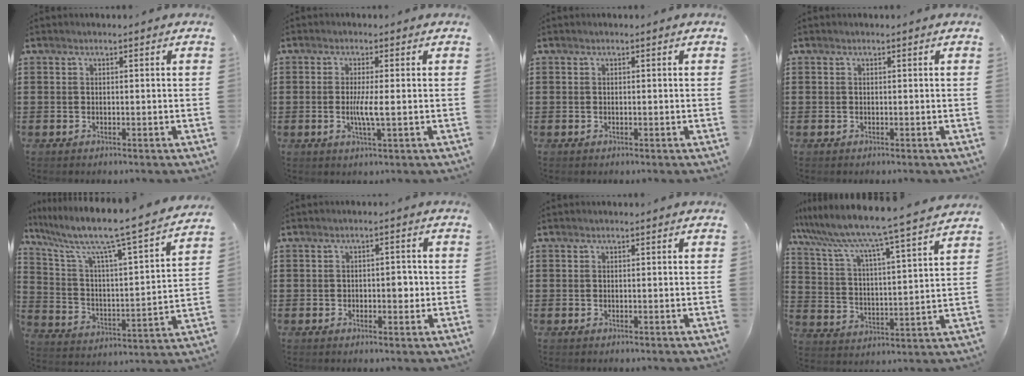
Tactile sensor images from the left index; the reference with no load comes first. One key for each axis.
{"total": 3.9, "fx": -0.3, "fy": 0.2, "fz": 3.9, "tx": -0.076, "ty": -0.009, "tz": -0.009}
{"total": 0.0}
{"total": 0.0}
{"total": 9.2, "fx": 7.5, "fy": 0.2, "fz": 5.2, "tx": -0.133, "ty": -0.064, "tz": 0.113}
{"total": 2.9, "fx": -0.5, "fy": 1.6, "fz": 2.4, "tx": -0.031, "ty": -0.001, "tz": -0.016}
{"total": 0.0}
{"total": 7.1, "fx": 6.5, "fy": -1.1, "fz": 2.7, "tx": -0.081, "ty": -0.059, "tz": 0.099}